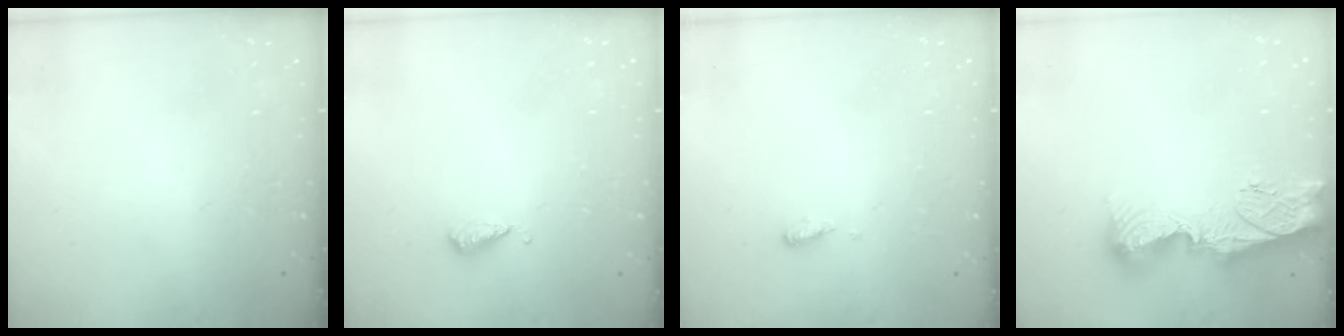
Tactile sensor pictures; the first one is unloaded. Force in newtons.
{"total": 3.6, "press": 3.6, "slide": 0.3}
{"total": 4.1, "press": 4.1, "slide": 0.4}
{"total": 11.9, "press": 11.9, "slide": 1.4}